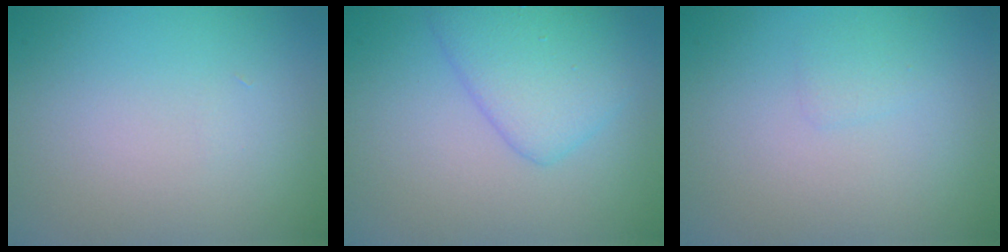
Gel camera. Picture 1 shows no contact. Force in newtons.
{"total": 3.1, "press": 3.1, "slide": 0.1}
{"total": 0.8, "press": 0.8, "slide": 0.1}